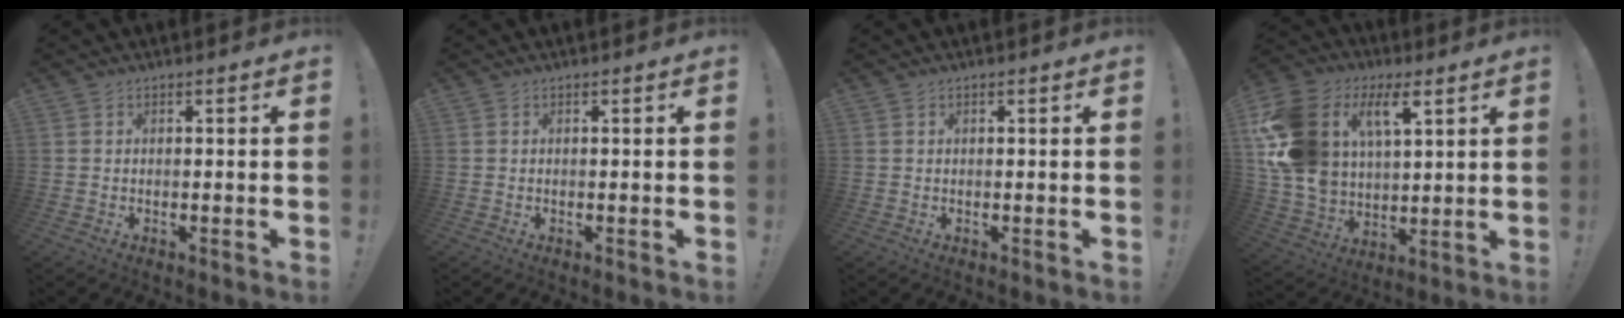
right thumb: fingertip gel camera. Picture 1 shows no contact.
{"total": 0.0}
{"total": 0.0}
{"total": 19.9, "force": [7.6, 13.6, 12.4], "torque": [-0.251, -0.026, 0.142]}